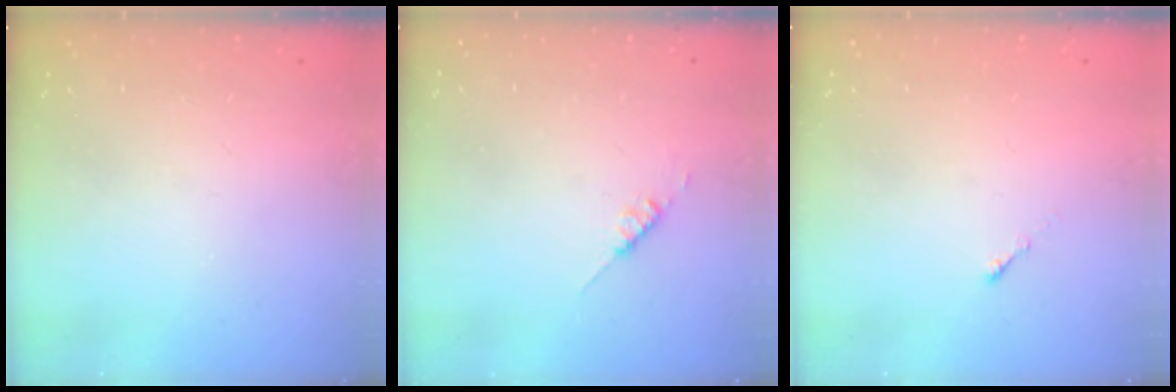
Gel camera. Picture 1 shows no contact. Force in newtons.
{"total": 2.6, "press": 2.6, "slide": 0.3}
{"total": 0.0}